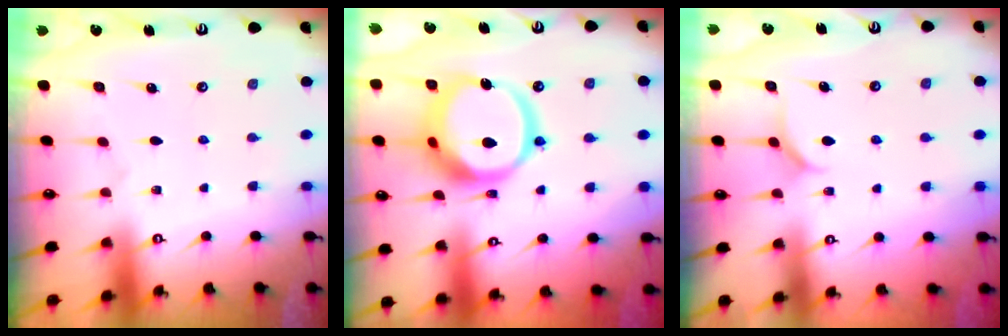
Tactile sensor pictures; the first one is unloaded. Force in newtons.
{"total": 17.5, "press": 17.4, "slide": 2.0}
{"total": 5.3, "press": 5.3, "slide": 0.5}